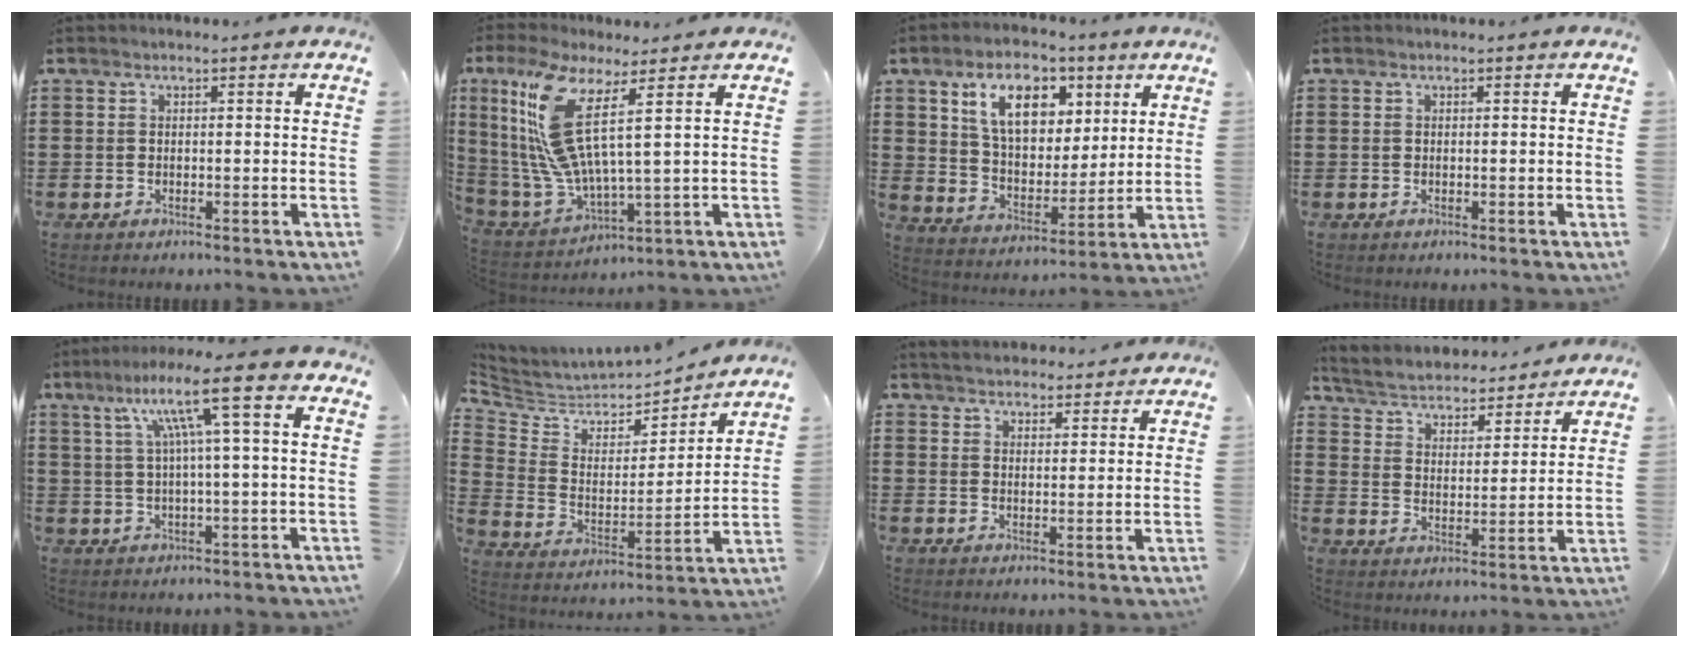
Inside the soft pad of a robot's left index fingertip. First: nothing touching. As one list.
[{"total": 12.9, "force": [5.9, 2.9, 11.1], "torque": [-0.271, -0.032, 0.095]}, {"total": 10.3, "force": [5.7, 6.2, 6.0], "torque": [-0.116, 0.002, 0.097]}, {"total": 0.0}, {"total": 10.4, "force": [3.2, 0.7, 9.8], "torque": [-0.193, 0.002, 0.046]}, {"total": 4.9, "force": [4.5, 2.0, 0.3], "torque": [-0.041, -0.040, 0.073]}, {"total": 3.5, "force": [3.4, 0.5, 0.2], "torque": [-0.016, -0.010, 0.064]}, {"total": 3.8, "force": [3.7, 0.6, 0.5], "torque": [-0.032, -0.030, 0.057]}]